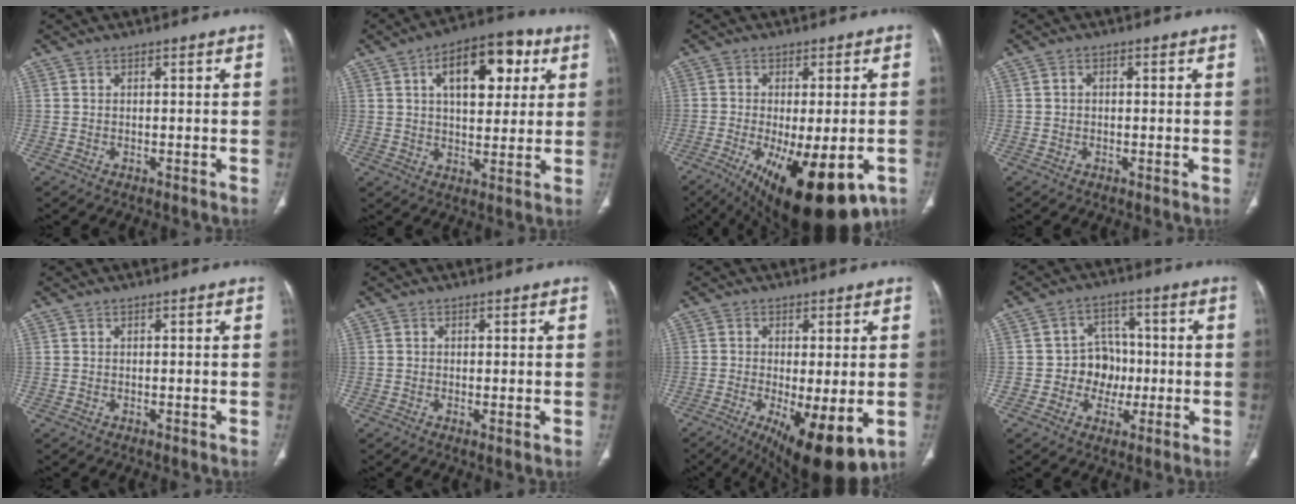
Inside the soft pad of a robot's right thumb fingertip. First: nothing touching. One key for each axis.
{"total": 15.4, "fx": 5.4, "fy": 8.1, "fz": 11.9, "tx": -0.136, "ty": 0.005, "tz": 0.077}
{"total": 20.1, "fx": -8.9, "fy": 7.7, "fz": 16.3, "tx": -0.224, "ty": -0.018, "tz": -0.120}
{"total": 1.1, "fx": 0.1, "fy": 0.8, "fz": 0.7, "tx": -0.008, "ty": 0.005, "tz": 0.000}
{"total": 0.0}
{"total": 1.1, "fx": -0.2, "fy": 0.3, "fz": 1.0, "tx": -0.022, "ty": -0.005, "tz": -0.004}
{"total": 14.0, "fx": -4.6, "fy": 4.5, "fz": 12.4, "tx": -0.176, "ty": -0.022, "tz": -0.058}
{"total": 7.8, "fx": -1.3, "fy": 6.8, "fz": 3.5, "tx": -0.001, "ty": 0.022, "tz": -0.025}